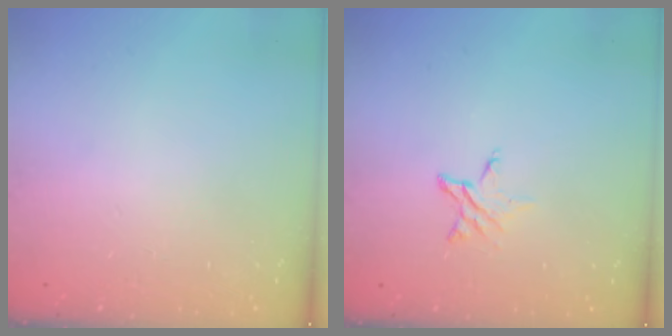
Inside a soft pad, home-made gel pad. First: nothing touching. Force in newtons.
{"total": 3.9, "press": 3.9, "slide": 0.4}